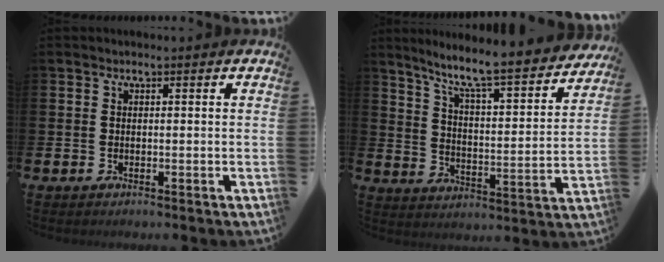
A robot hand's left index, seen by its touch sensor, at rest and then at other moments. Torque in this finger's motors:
{"motor_torque": [0.30, -0.57, 0.85, 0.21]}